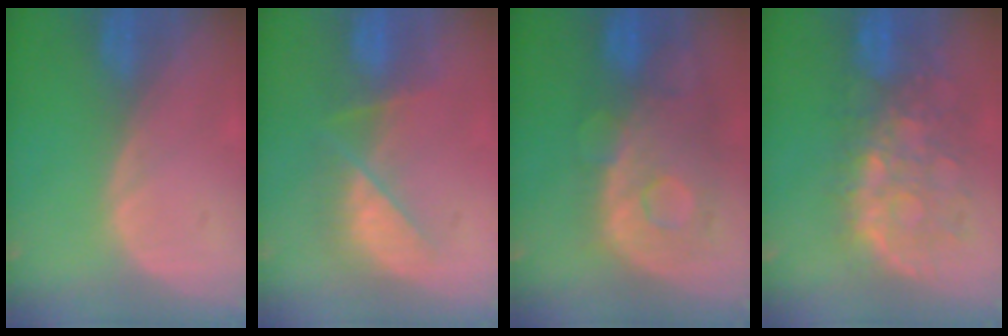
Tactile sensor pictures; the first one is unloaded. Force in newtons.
{"total": 7.1, "press": 6.9, "slide": 1.2}
{"total": 11.2, "press": 9.7, "slide": 5.6}
{"total": 10.4, "press": 9.4, "slide": 4.6}